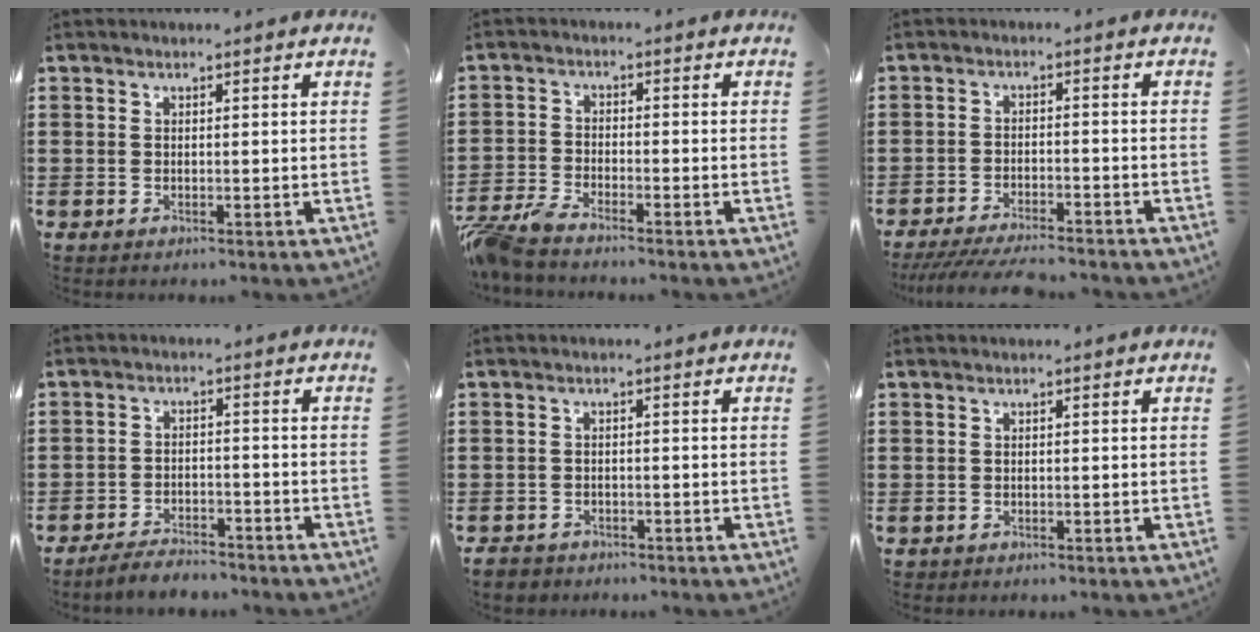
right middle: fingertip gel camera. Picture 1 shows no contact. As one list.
[{"total": 4.0, "force": [-3.7, 0.2, 1.5], "torque": [-0.063, -0.015, -0.082]}, {"total": 4.7, "force": [-4.4, 0.3, 1.7], "torque": [-0.040, -0.011, -0.088]}, {"total": 3.5, "force": [-3.4, 0.5, 0.2], "torque": [-0.009, 0.004, -0.073]}, {"total": 1.6, "force": [-1.5, 0.6, 0.0], "torque": [-0.007, 0.001, -0.033]}, {"total": 0.0}]